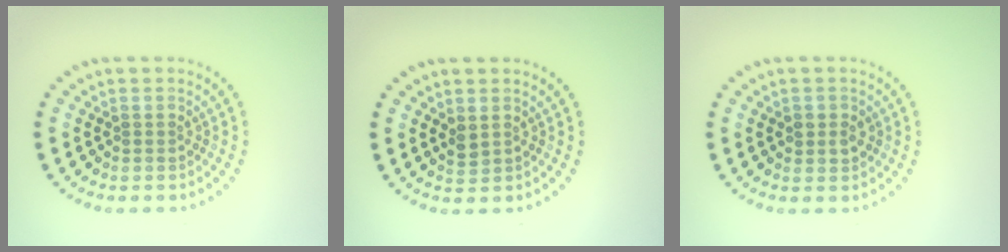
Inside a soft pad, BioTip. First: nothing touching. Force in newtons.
{"total": 1.0, "press": 1.0, "slide": 0.3}
{"total": 1.6, "press": 1.5, "slide": 0.3}